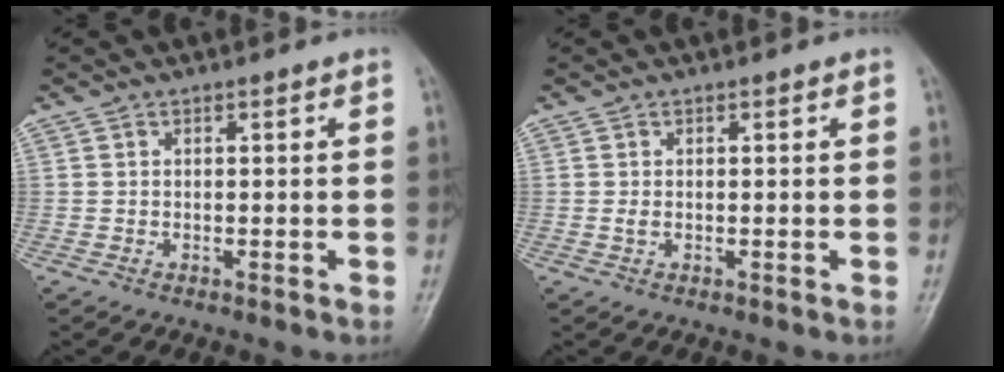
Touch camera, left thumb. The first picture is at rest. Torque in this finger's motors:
{"motor_torque": [-0.04, -0.16, 0.32, 0.08, 0.00]}